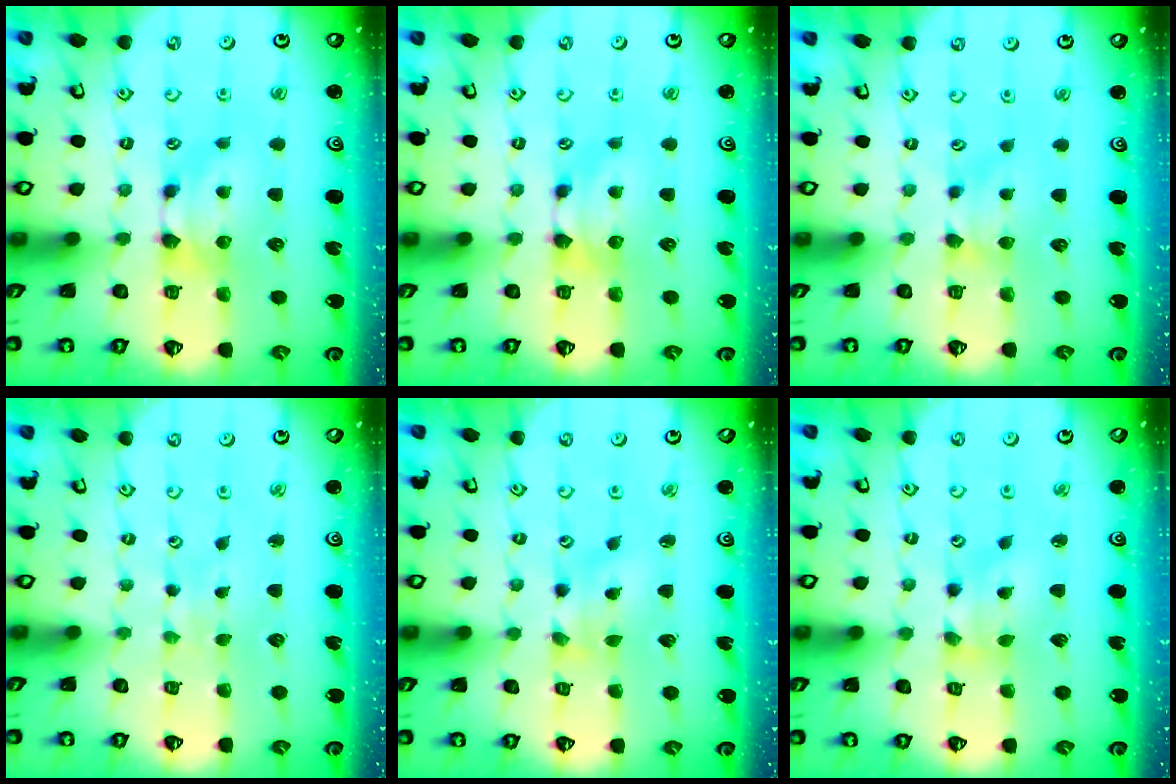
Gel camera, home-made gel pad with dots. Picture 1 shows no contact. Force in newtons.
{"total": 0.0}
{"total": 1.7, "press": 1.6, "slide": 0.4}
{"total": 5.7, "press": 5.7, "slide": 0.2}
{"total": 2.2, "press": 2.0, "slide": 1.0}
{"total": 1.5, "press": 0.6, "slide": 1.4}